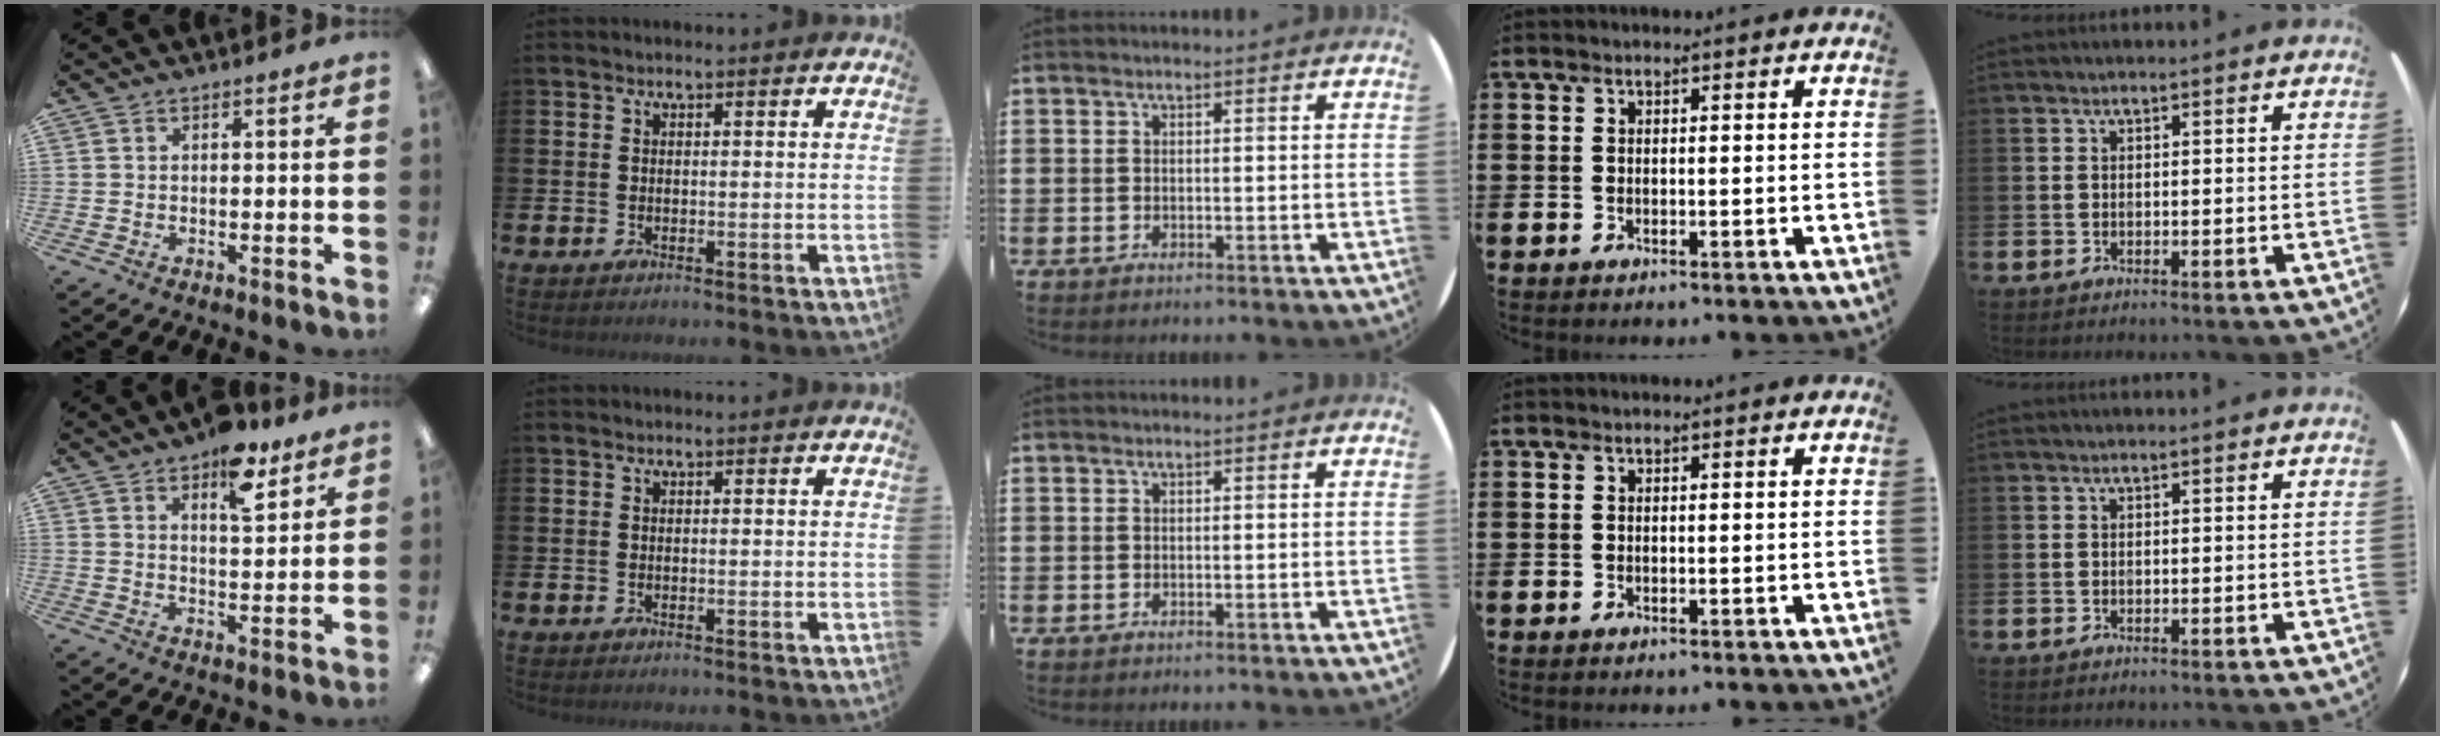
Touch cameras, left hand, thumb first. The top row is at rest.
{"thumb": {"total": 10.2, "force": [6.9, 4.5, 6.1], "torque": [-0.073, -0.035, 0.114]}}